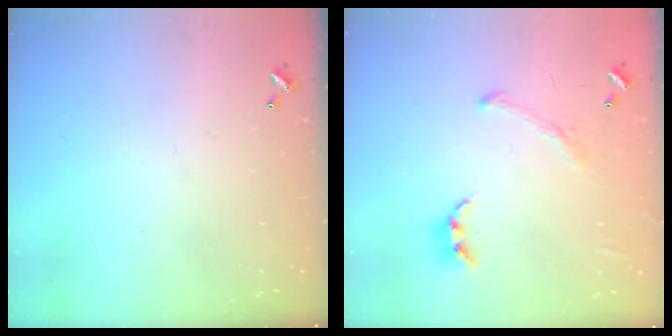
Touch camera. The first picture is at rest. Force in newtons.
{"total": 1.6, "press": 1.4, "slide": 0.8}